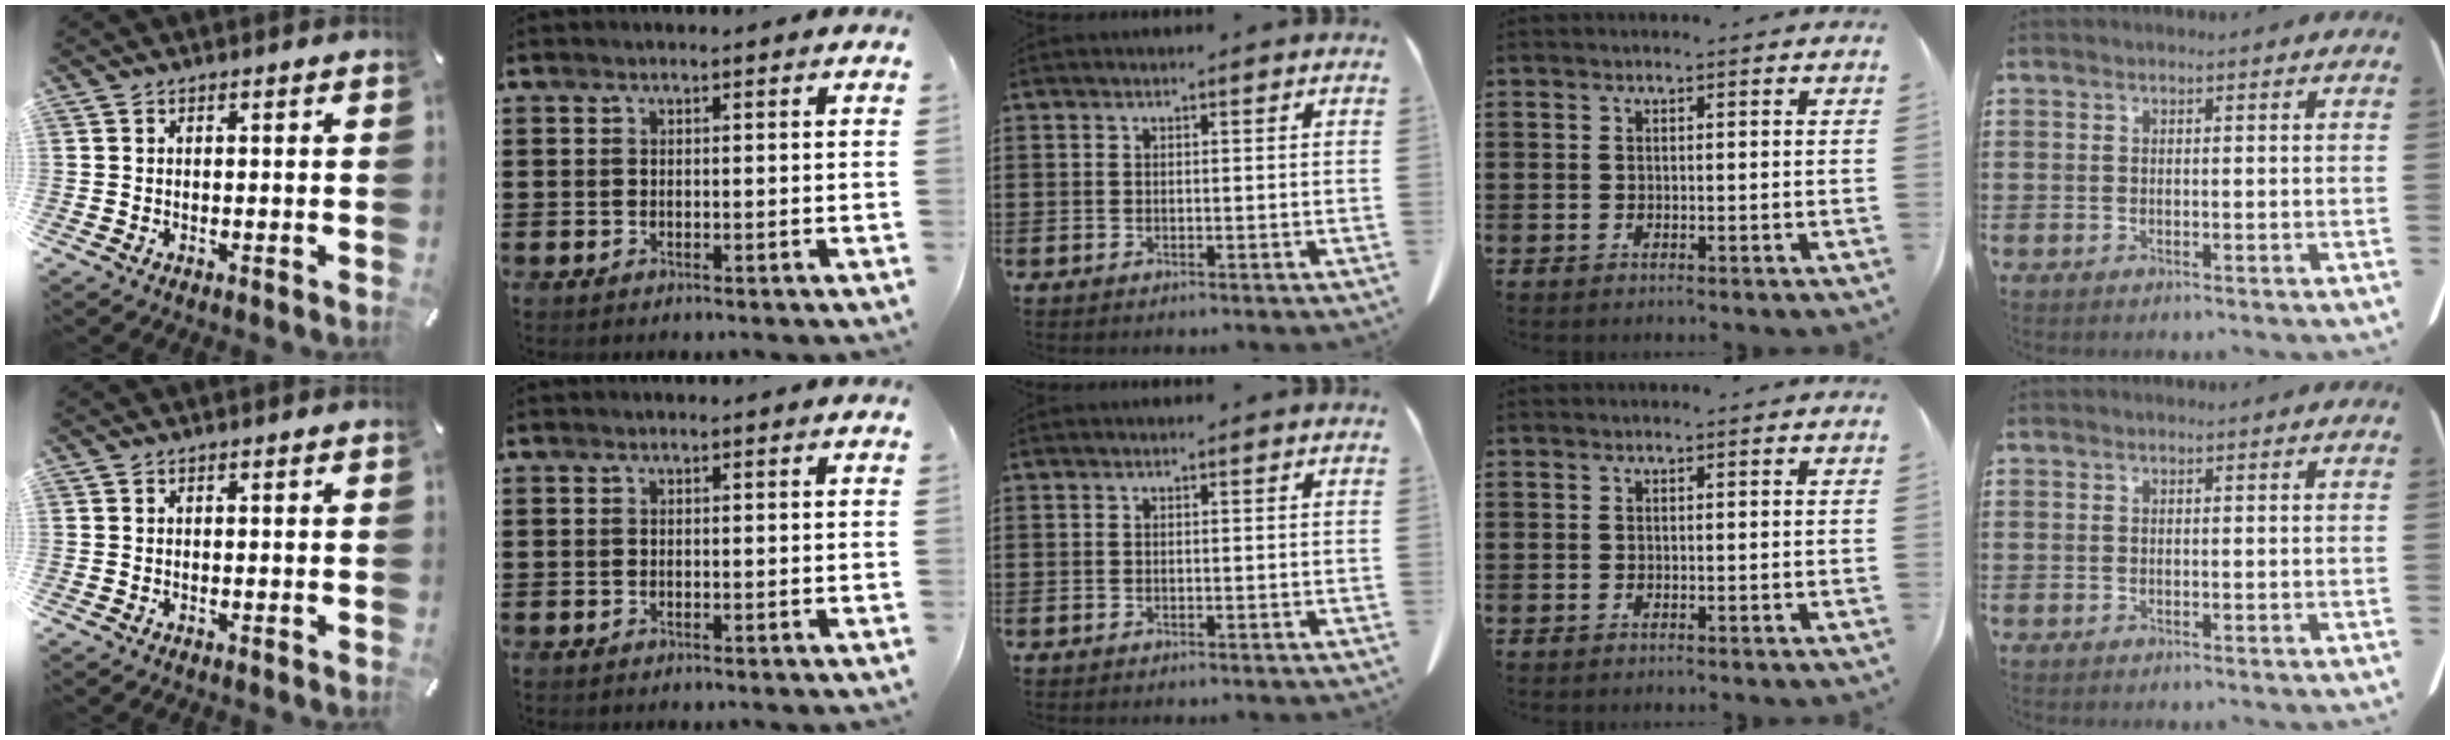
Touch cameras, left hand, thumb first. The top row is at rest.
{}